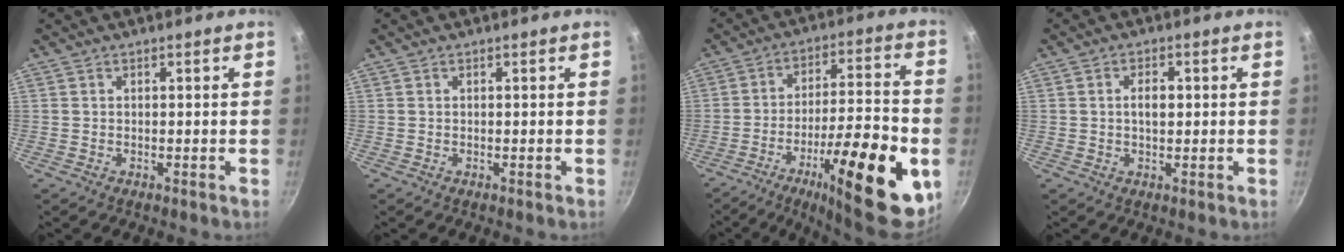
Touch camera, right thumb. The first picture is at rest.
{"total": 0.0}
{"total": 25.3, "force": [-9.5, 7.4, 22.2], "torque": [-0.294, 0.033, -0.138]}
{"total": 3.1, "force": [0.2, 1.8, 2.5], "torque": [-0.034, 0.006, 0.002]}